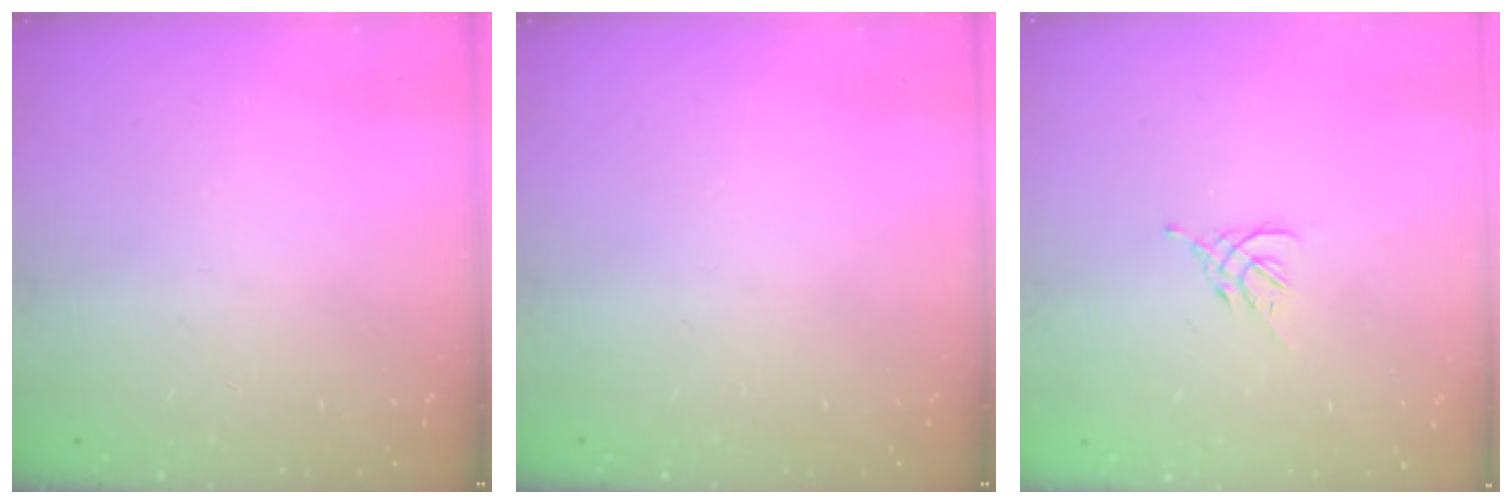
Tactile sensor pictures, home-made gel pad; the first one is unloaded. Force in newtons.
{"total": 0.0}
{"total": 2.6, "press": 2.5, "slide": 0.7}